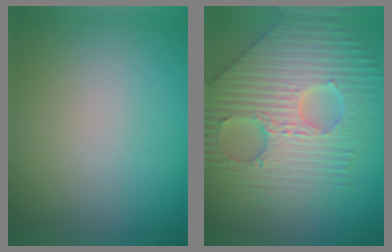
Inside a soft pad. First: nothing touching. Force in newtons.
{"total": 8.2, "press": 6.7, "slide": 4.6}